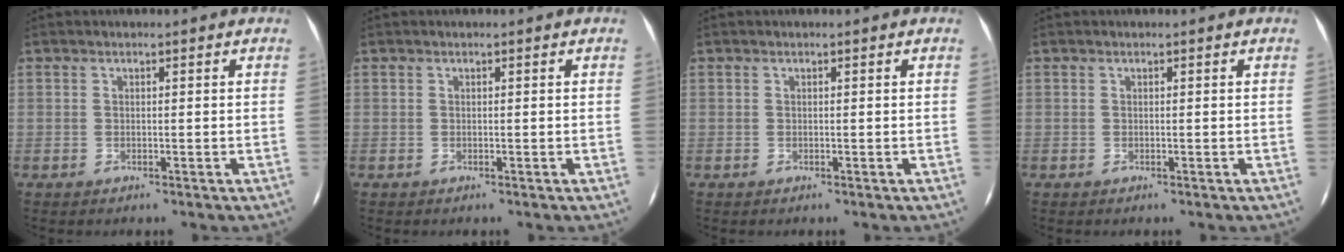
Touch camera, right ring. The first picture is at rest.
{"total": 0.0}
{"total": 0.0}
{"total": 0.0}